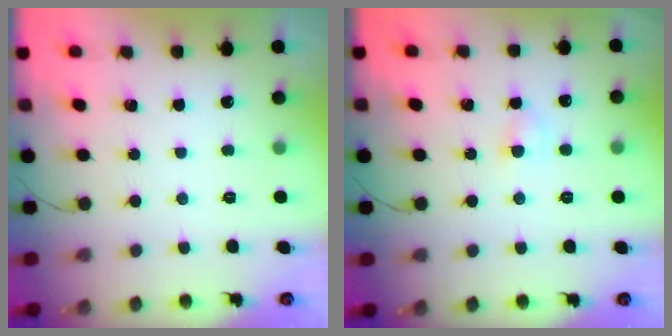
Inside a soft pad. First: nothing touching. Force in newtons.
{"total": 2.8, "press": 2.6, "slide": 1.0}